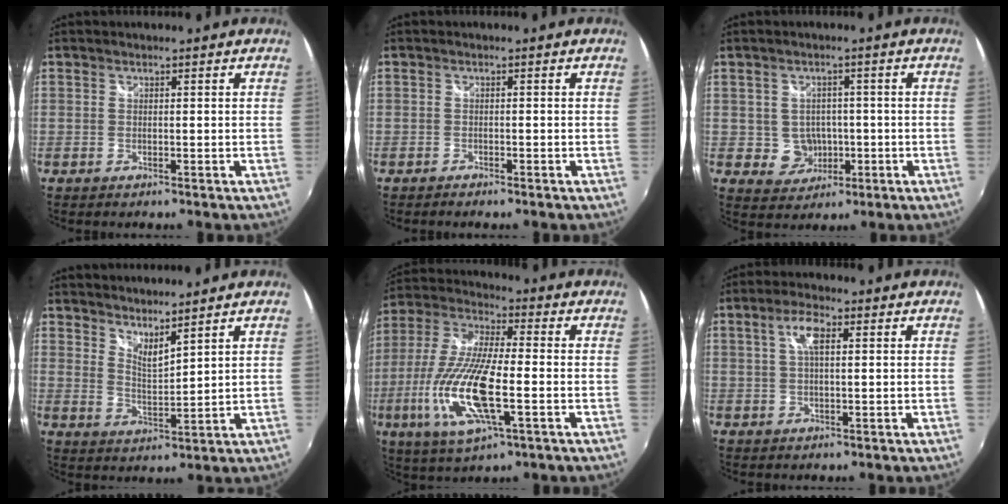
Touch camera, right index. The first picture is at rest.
{"total": 1.2, "force": [-1.1, 0.3, 0.4], "torque": [-0.015, -0.004, -0.021]}
{"total": 5.2, "force": [-0.7, 5.0, 1.1], "torque": [-0.032, 0.011, 0.004]}
{"total": 5.7, "force": [5.1, 0.7, 2.3], "torque": [-0.036, -0.010, 0.085]}
{"total": 17.9, "force": [-4.8, 4.8, 16.6], "torque": [-0.352, -0.019, -0.094]}
{"total": 4.4, "force": [1.3, 1.5, 4.0], "torque": [-0.076, 0.009, 0.023]}